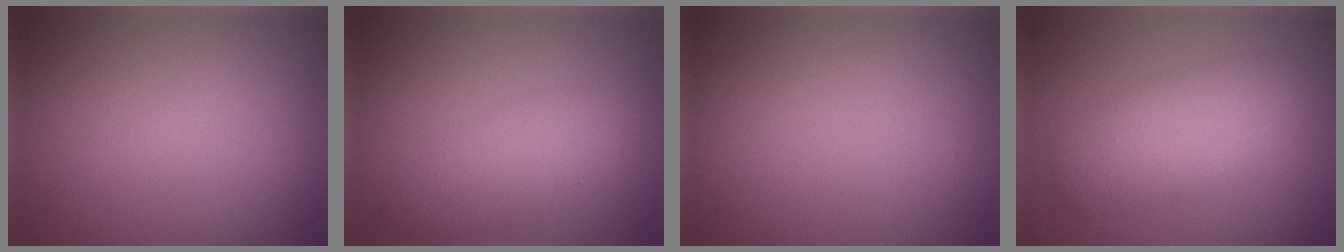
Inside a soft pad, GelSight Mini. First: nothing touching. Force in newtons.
{"total": 3.9, "press": 3.9, "slide": 0.1}
{"total": 0.0}
{"total": 4.7, "press": 4.7, "slide": 0.2}